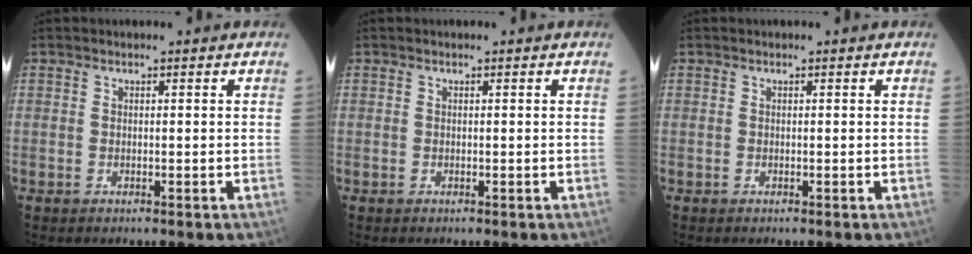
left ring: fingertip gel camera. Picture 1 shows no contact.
{"total": 0.0}
{"total": 0.0}